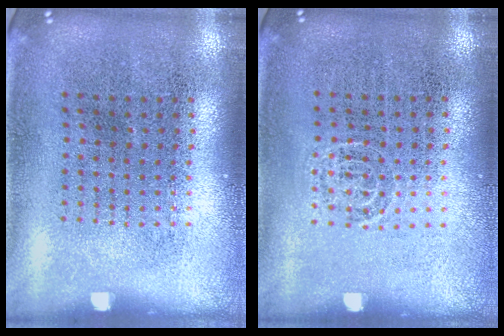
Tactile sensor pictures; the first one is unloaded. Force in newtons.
{"total": 0.6, "press": 0.5, "slide": 0.3}